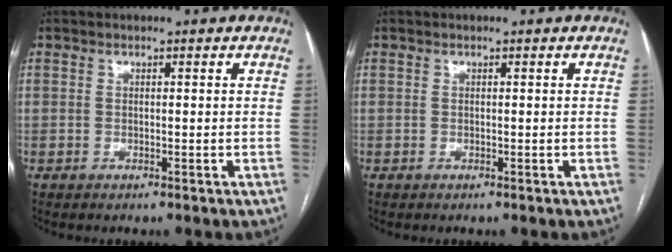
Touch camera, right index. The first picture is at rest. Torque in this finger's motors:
{"motor_torque": [0.00, 0.00, 0.00, 0.00]}